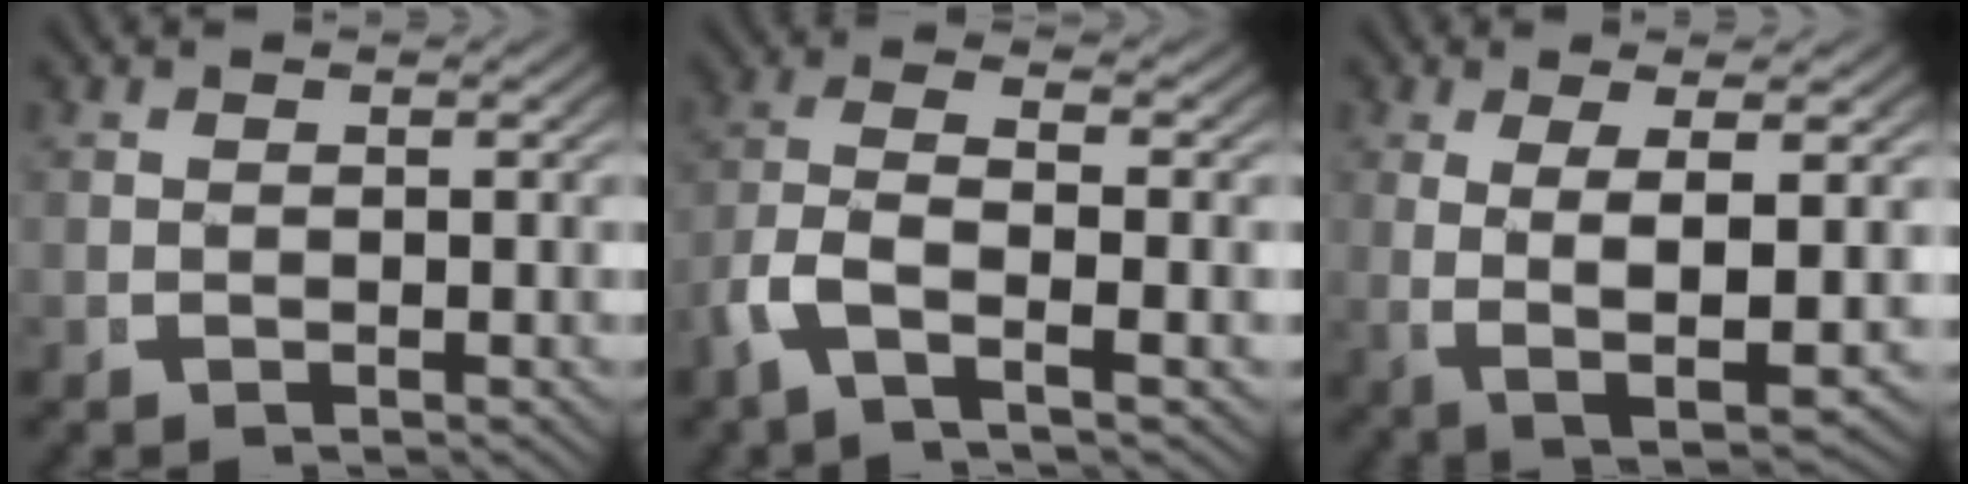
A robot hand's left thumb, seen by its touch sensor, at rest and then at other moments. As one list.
[{"total": 6.5, "force": [-1.5, 3.6, 5.2], "torque": [-0.143, -0.023, -0.023]}, {"total": 7.0, "force": [-0.3, 2.8, 6.4], "torque": [-0.139, -0.031, 0.018]}]